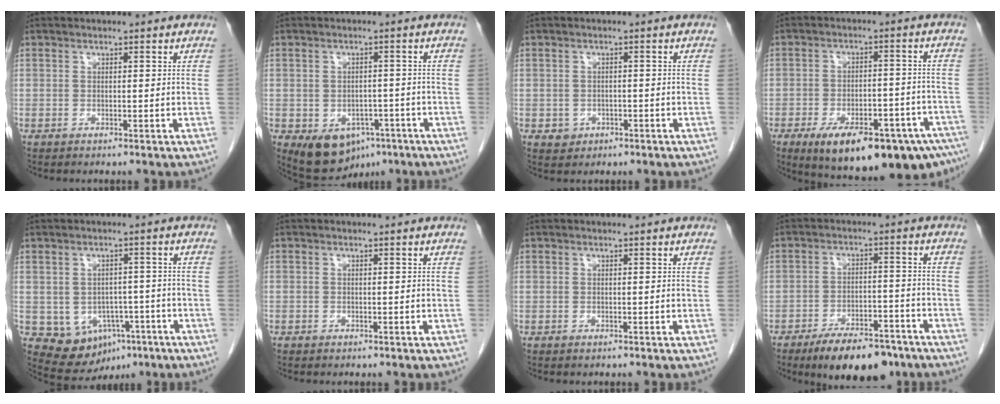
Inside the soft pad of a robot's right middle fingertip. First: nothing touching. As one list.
[{"total": 8.3, "force": [-4.4, 5.6, 4.3], "torque": [-0.066, 0.005, -0.054]}, {"total": 2.1, "force": [-0.9, 1.9, 0.5], "torque": [-0.009, 0.005, -0.005]}, {"total": 20.4, "force": [-13.6, 6.0, 14.1], "torque": [-0.149, 0.001, -0.182]}, {"total": 8.4, "force": [-3.5, 6.5, 4.0], "torque": [-0.058, 0.015, -0.034]}, {"total": 0.6, "force": [-0.4, 0.4, 0.0], "torque": [-0.008, 0.003, -0.009]}, {"total": 0.0}, {"total": 11.4, "force": [-8.7, 4.0, 6.3], "torque": [-0.090, -0.002, -0.137]}]